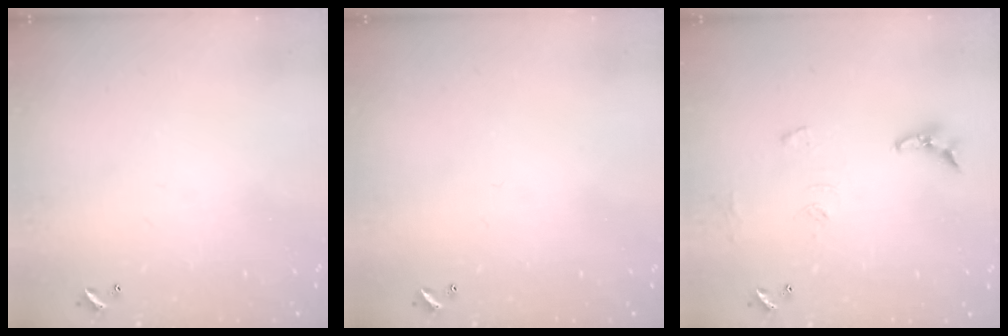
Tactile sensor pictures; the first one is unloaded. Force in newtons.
{"total": 0.0}
{"total": 8.7, "press": 8.7, "slide": 0.6}